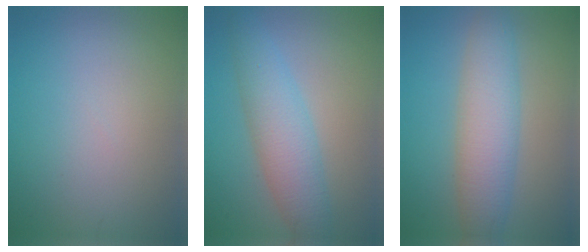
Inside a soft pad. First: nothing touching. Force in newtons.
{"total": 5.0, "press": 5.0, "slide": 0.1}
{"total": 5.7, "press": 5.6, "slide": 0.3}